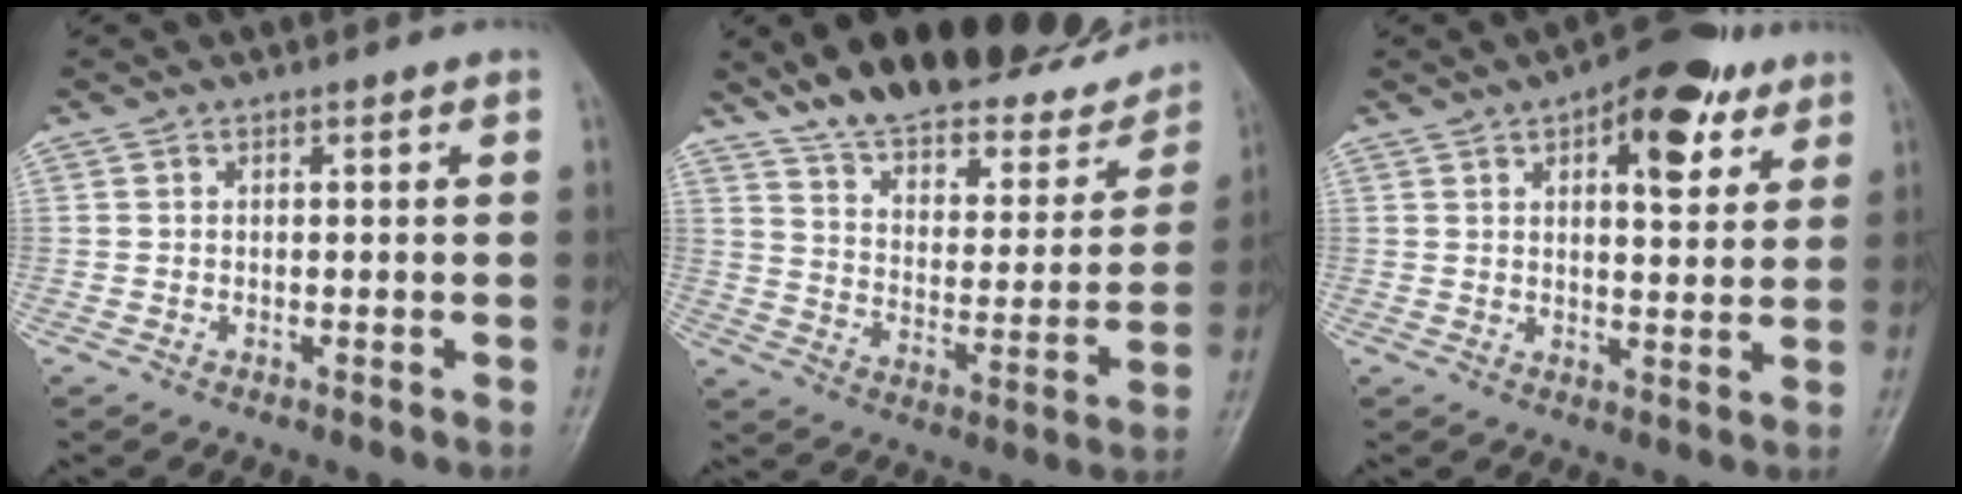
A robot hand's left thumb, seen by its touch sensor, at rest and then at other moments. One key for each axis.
{"total": 24.8, "fx": 20.5, "fy": 8.4, "fz": 11.3, "tx": -0.130, "ty": -0.086, "tz": 0.295}
{"total": 12.2, "fx": 6.2, "fy": 5.5, "fz": 9.0, "tx": -0.088, "ty": -0.015, "tz": 0.080}